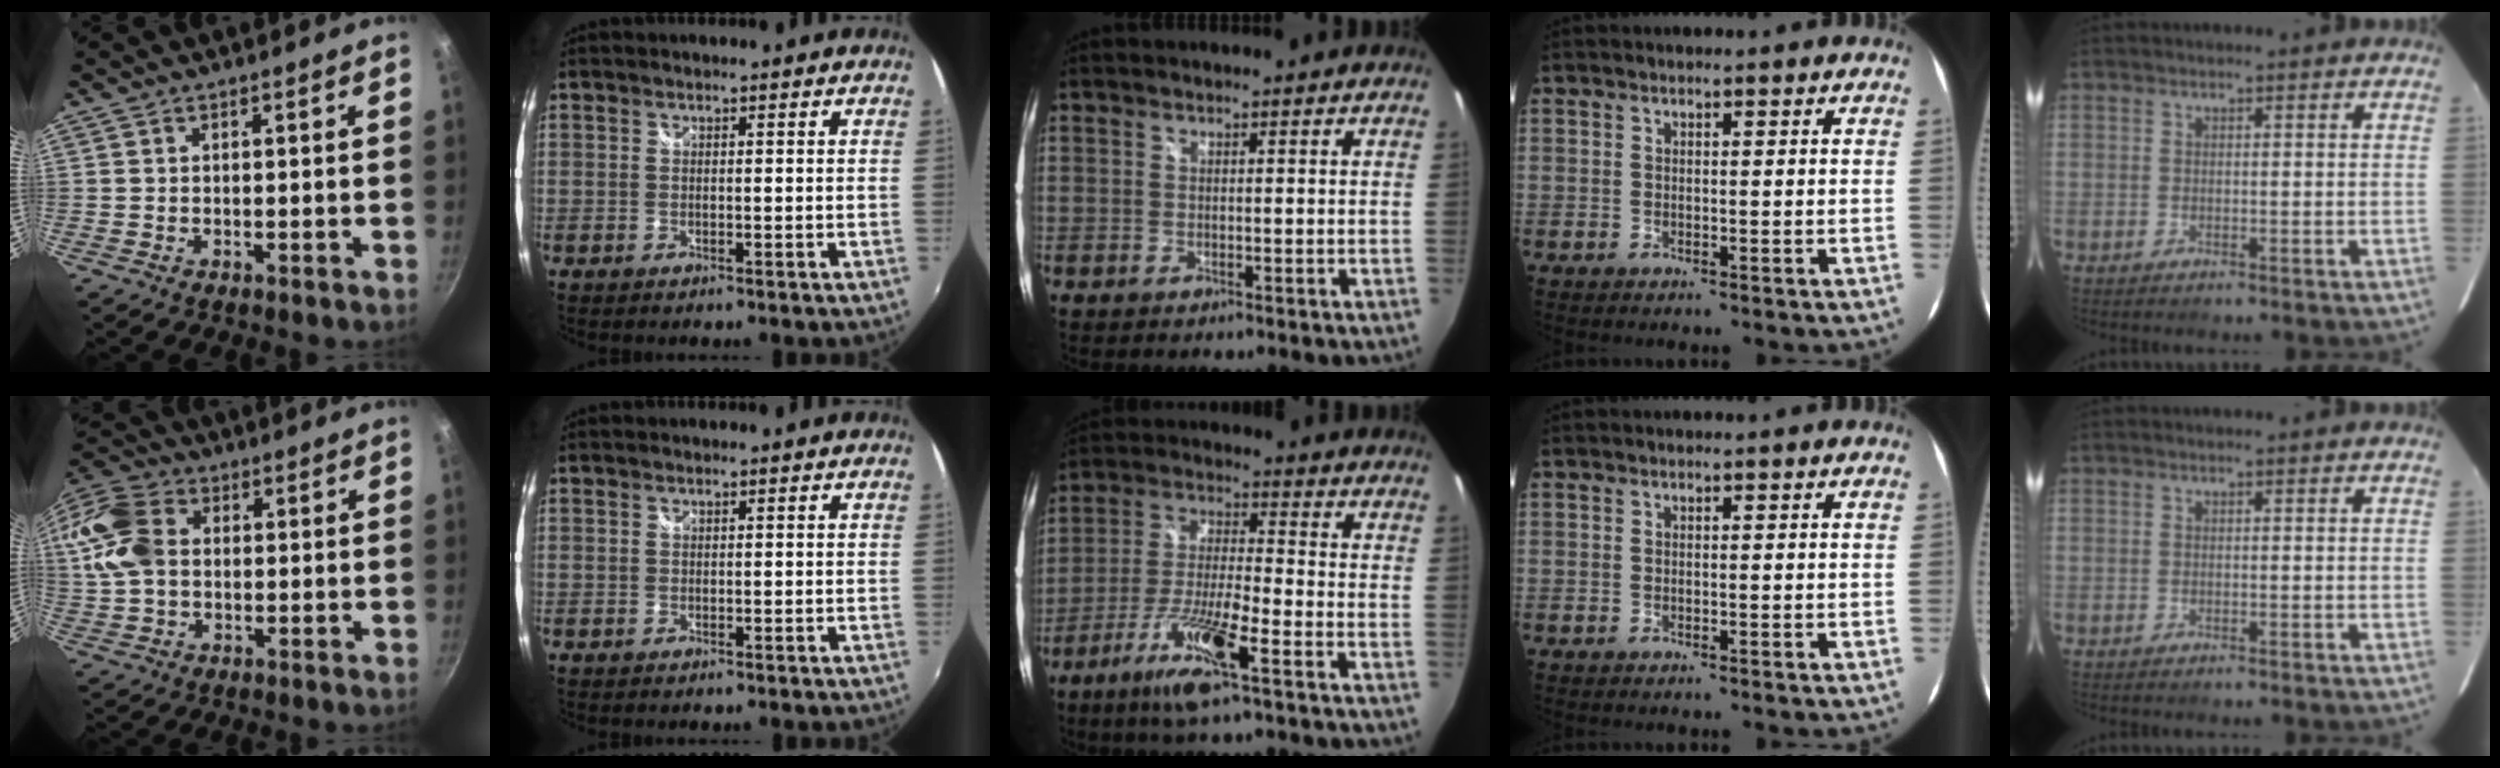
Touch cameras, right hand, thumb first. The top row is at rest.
{"thumb": {"total": 14.5, "force": [1.5, 10.6, 9.7], "torque": [-0.202, 0.023, 0.015]}, "middle": {"total": 11.9, "force": [-6.9, 1.4, 9.6], "torque": [-0.207, -0.012, -0.134]}}